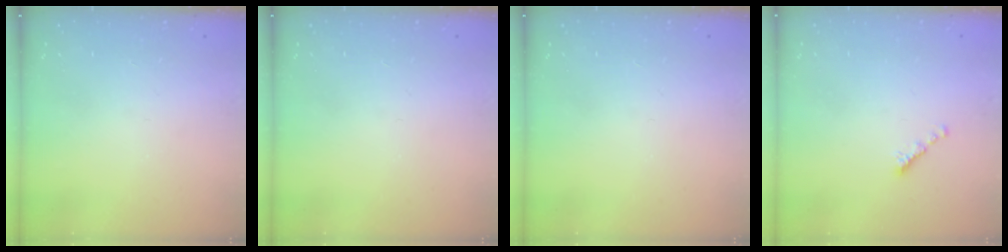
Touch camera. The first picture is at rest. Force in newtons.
{"total": 0.0}
{"total": 0.0}
{"total": 0.0}